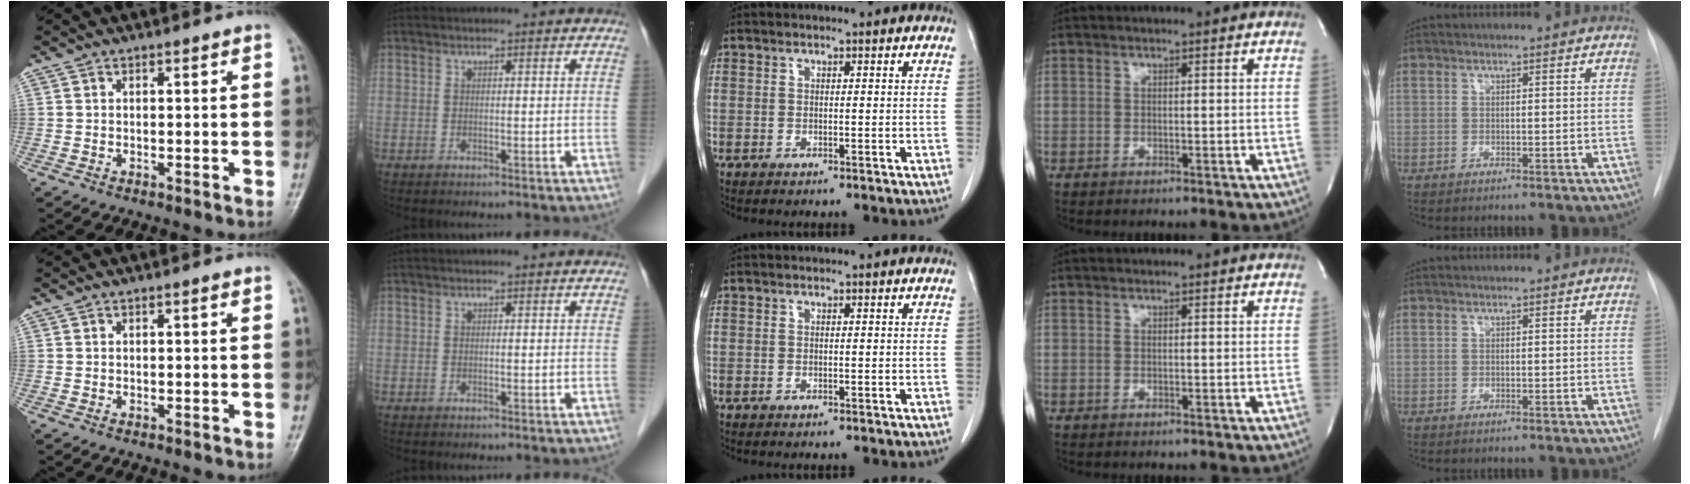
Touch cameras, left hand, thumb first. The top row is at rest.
{}